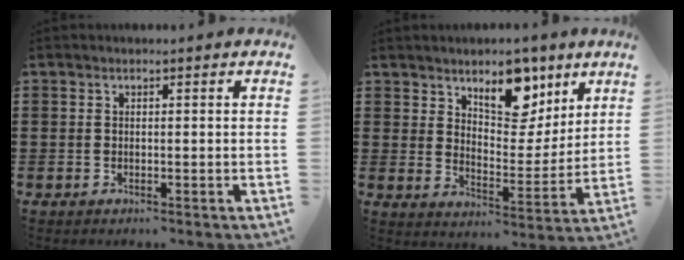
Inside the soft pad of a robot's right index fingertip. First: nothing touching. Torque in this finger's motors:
{"motor_torque": [0.64, 0.51, 0.39, 0.09]}